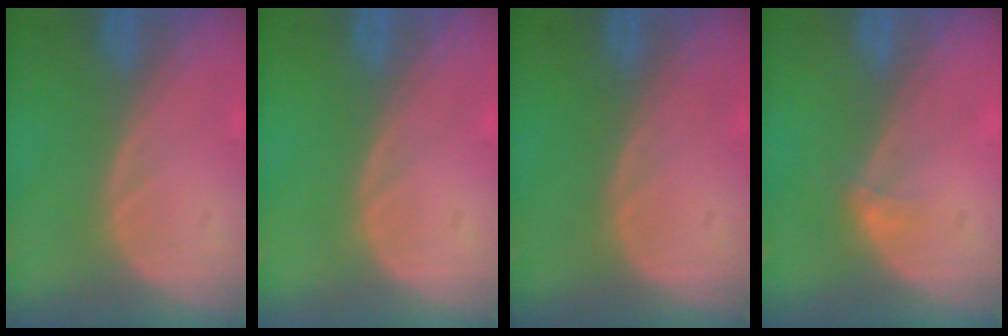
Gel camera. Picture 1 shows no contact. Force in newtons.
{"total": 0.0}
{"total": 0.0}
{"total": 1.3, "press": 0.9, "slide": 0.9}